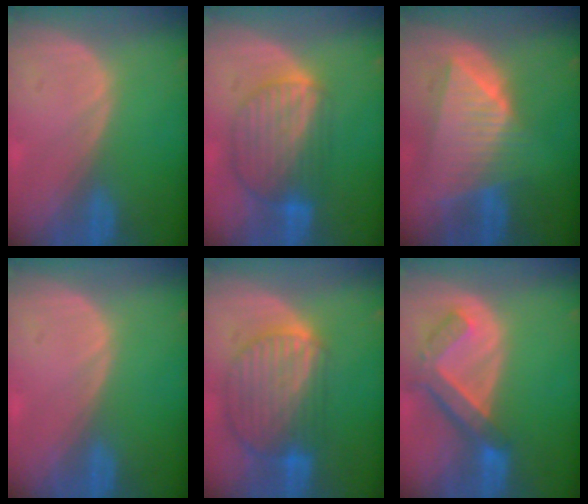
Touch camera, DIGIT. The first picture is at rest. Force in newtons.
{"total": 8.7, "press": 7.6, "slide": 4.3}
{"total": 9.2, "press": 8.2, "slide": 4.2}
{"total": 0.0}
{"total": 10.2, "press": 8.7, "slide": 5.3}
{"total": 7.3, "press": 6.4, "slide": 3.6}